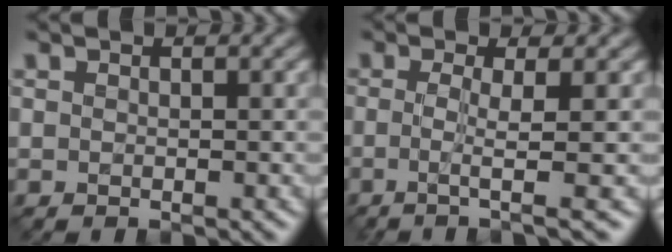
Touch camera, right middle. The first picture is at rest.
{"total": 3.7, "force": [-0.4, 0.7, 3.6], "torque": [-0.064, -0.009, -0.014]}